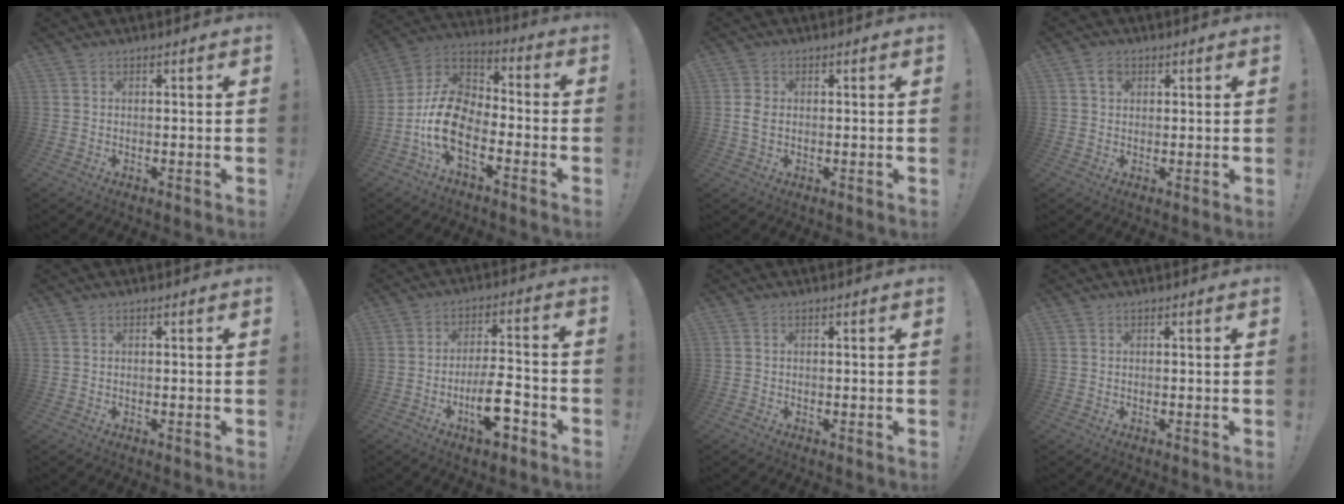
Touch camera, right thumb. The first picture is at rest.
{"total": 15.5, "force": [-6.7, 9.4, 10.3], "torque": [-0.212, 0.035, -0.108]}
{"total": 3.3, "force": [-0.1, 2.3, 2.4], "torque": [-0.043, 0.003, -0.002]}
{"total": 2.9, "force": [1.3, 2.2, 1.4], "torque": [-0.018, 0.001, 0.023]}
{"total": 0.0}
{"total": 12.8, "force": [-5.7, 4.2, 10.6], "torque": [-0.171, 0.027, -0.095]}
{"total": 0.6, "force": [-0.5, 0.3, 0.1], "torque": [-0.007, 0.004, -0.008]}
{"total": 0.0}